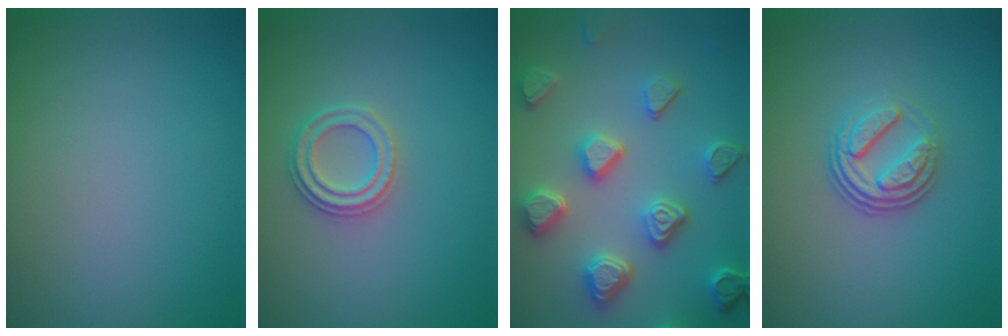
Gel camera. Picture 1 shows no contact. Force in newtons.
{"total": 2.2, "press": 2.2, "slide": 0.3}
{"total": 5.1, "press": 4.9, "slide": 1.7}
{"total": 3.5, "press": 2.5, "slide": 2.5}